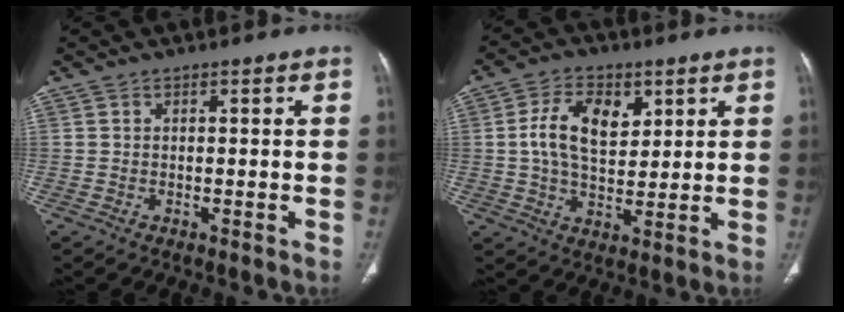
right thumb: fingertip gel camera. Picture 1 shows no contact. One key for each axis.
{"total": 10.8, "fx": 3.1, "fy": 6.7, "fz": 7.9, "tx": -0.117, "ty": -0.008, "tz": 0.055}